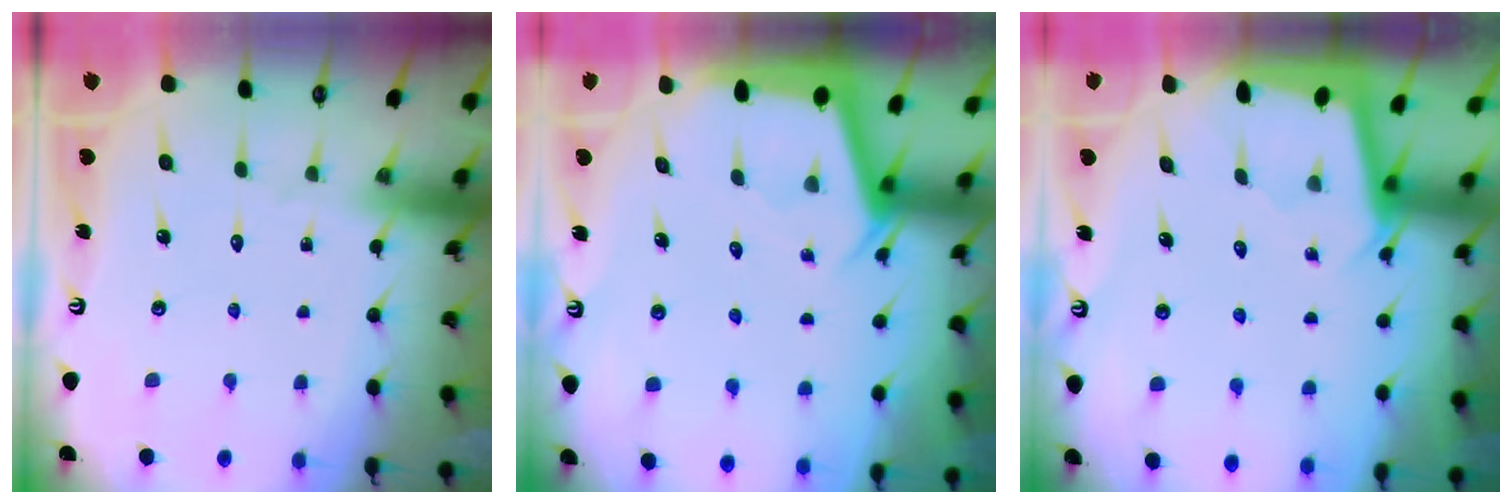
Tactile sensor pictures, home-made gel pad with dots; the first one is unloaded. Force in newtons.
{"total": 2.4, "press": 2.4, "slide": 0.2}
{"total": 1.8, "press": 1.7, "slide": 0.1}